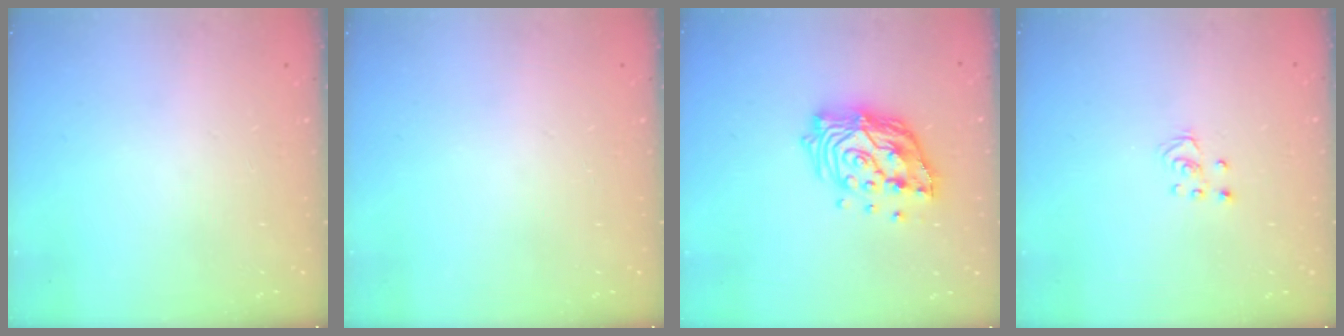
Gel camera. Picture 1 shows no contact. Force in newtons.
{"total": 0.0}
{"total": 17.0, "press": 16.9, "slide": 1.5}
{"total": 2.5, "press": 2.5, "slide": 0.2}